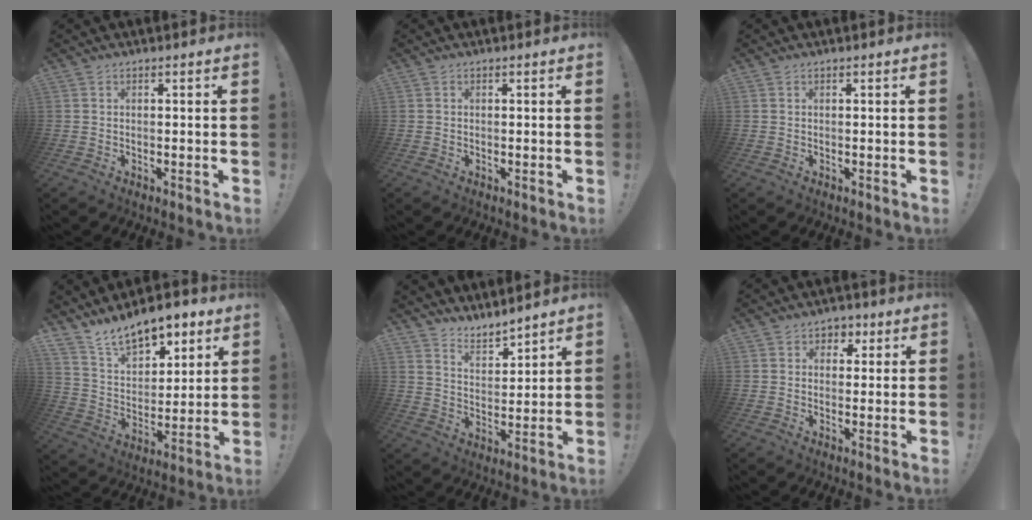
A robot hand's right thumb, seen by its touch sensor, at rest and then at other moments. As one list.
[{"total": 0.0}, {"total": 0.0}, {"total": 14.2, "force": [11.4, 6.6, 5.4], "torque": [-0.096, -0.082, 0.209]}, {"total": 5.2, "force": [4.9, 1.5, 1.0], "torque": [-0.007, -0.046, 0.089]}, {"total": 3.9, "force": [1.4, 3.4, 1.1], "torque": [-0.007, -0.005, 0.024]}]